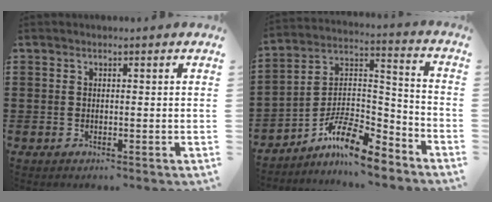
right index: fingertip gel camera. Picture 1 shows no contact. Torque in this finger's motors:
{"motor_torque": [0.02, 0.08, 0.03, -0.08]}